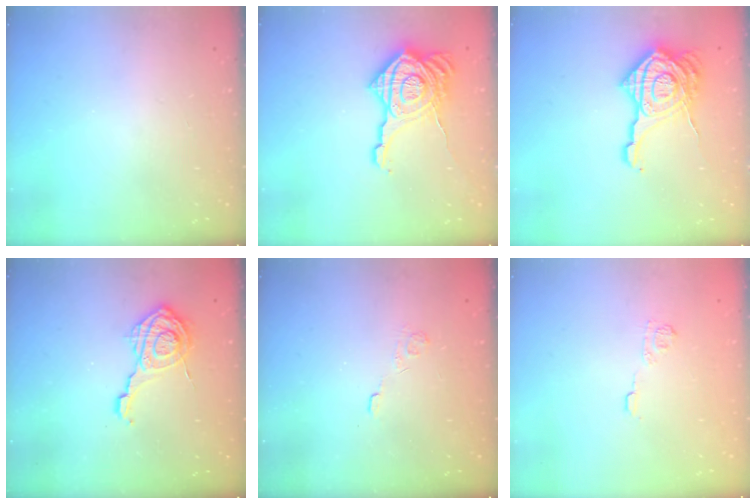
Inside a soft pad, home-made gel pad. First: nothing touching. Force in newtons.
{"total": 21.5, "press": 21.4, "slide": 1.7}
{"total": 21.0, "press": 20.9, "slide": 1.6}
{"total": 12.0, "press": 12.0, "slide": 0.4}
{"total": 2.4, "press": 1.9, "slide": 1.4}
{"total": 6.4, "press": 6.3, "slide": 1.5}